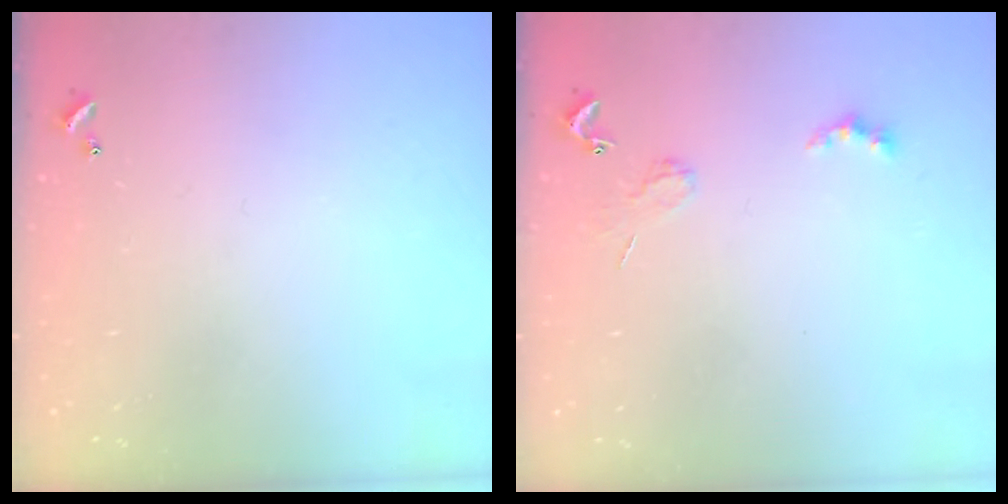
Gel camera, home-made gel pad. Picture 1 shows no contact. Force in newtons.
{"total": 2.0, "press": 1.9, "slide": 0.4}